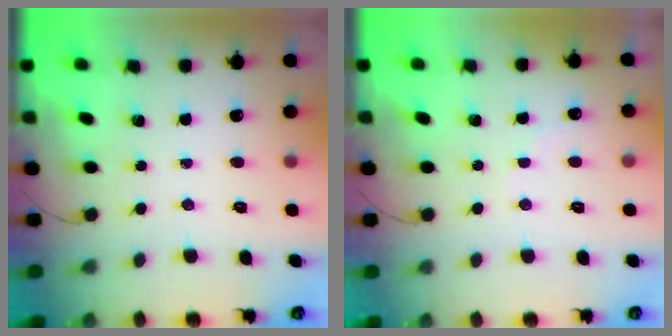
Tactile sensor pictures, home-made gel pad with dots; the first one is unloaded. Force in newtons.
{"total": 4.9, "press": 4.9, "slide": 0.8}